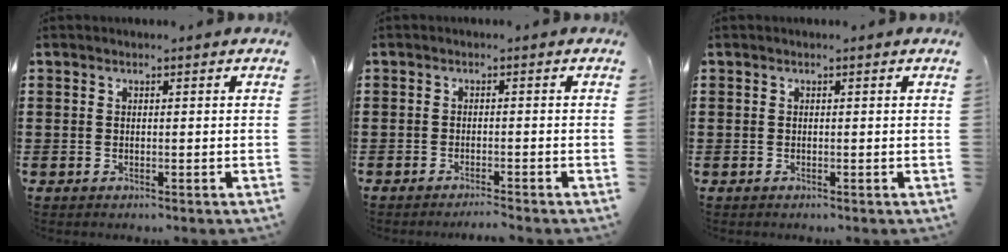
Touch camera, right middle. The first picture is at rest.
{"total": 1.4, "force": [-1.4, -0.2, 0.4], "torque": [-0.007, 0.000, -0.027]}
{"total": 0.0}